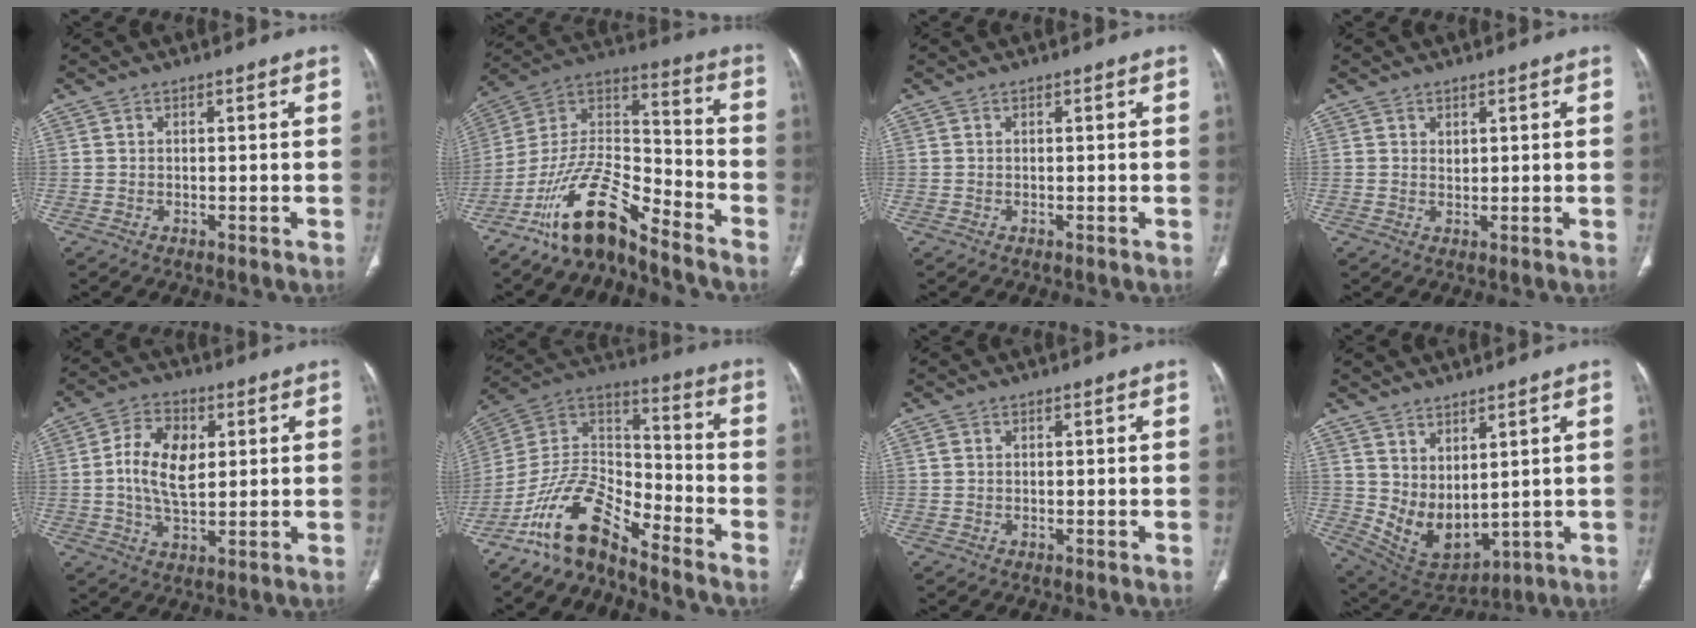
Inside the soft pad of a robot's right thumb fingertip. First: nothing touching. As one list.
[{"total": 15.4, "force": [-11.6, 4.6, 9.0], "torque": [-0.154, 0.097, -0.219]}, {"total": 0.0}, {"total": 1.0, "force": [0.7, 0.7, 0.2], "torque": [0.009, -0.004, 0.010]}, {"total": 10.1, "force": [1.4, 5.9, 8.0], "torque": [-0.135, -0.001, 0.026]}, {"total": 13.4, "force": [-10.6, 4.6, 6.6], "torque": [-0.109, 0.100, -0.210]}, {"total": 0.5, "force": [0.1, 0.5, 0.2], "torque": [-0.003, 0.005, 0.003]}, {"total": 9.3, "force": [3.0, 5.8, 6.6], "torque": [-0.091, -0.030, 0.089]}]